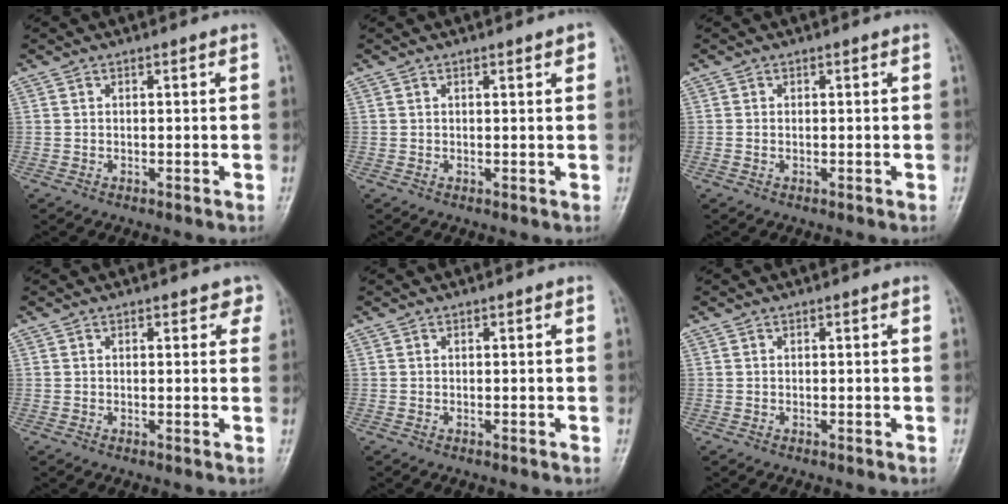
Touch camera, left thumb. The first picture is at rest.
{"total": 1.5, "force": [0.9, 0.3, 1.1], "torque": [-0.014, -0.002, 0.010]}
{"total": 0.6, "force": [0.0, 0.3, 0.5], "torque": [-0.016, 0.009, 0.004]}
{"total": 2.5, "force": [1.6, 1.7, 0.9], "torque": [0.022, -0.004, 0.013]}
{"total": 0.0}
{"total": 0.0}